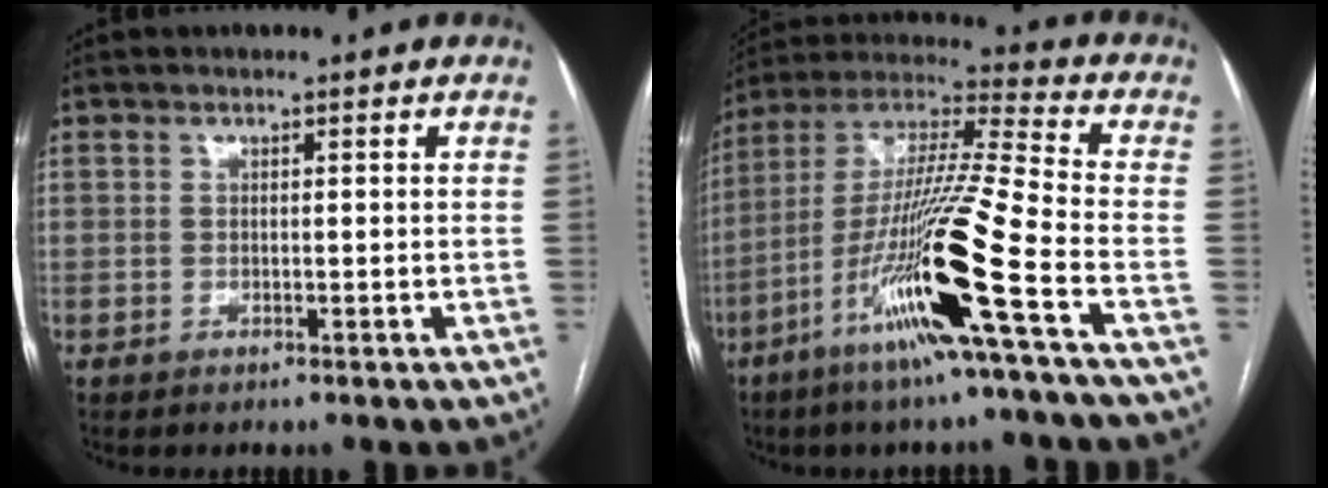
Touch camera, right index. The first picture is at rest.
{"total": 19.2, "force": [-8.2, -1.4, 17.3], "torque": [-0.356, -0.030, -0.164]}